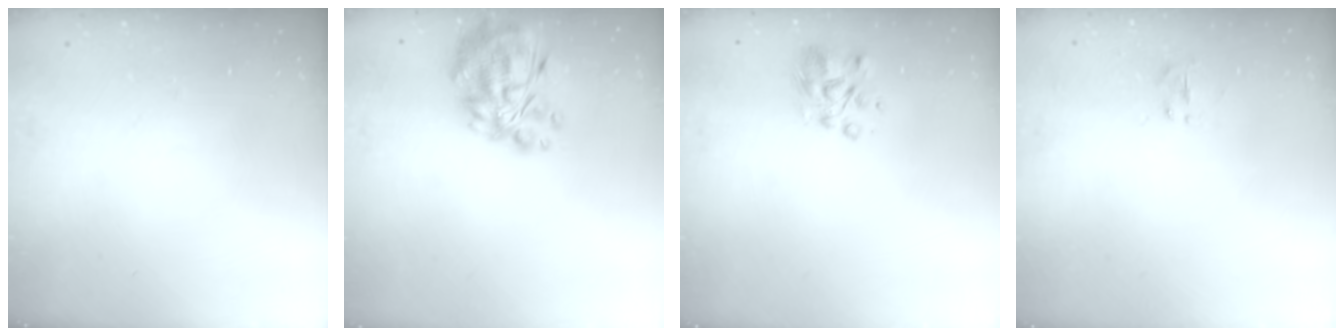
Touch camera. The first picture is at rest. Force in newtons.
{"total": 16.7, "press": 15.6, "slide": 5.9}
{"total": 4.6, "press": 4.5, "slide": 0.5}
{"total": 2.5, "press": 2.2, "slide": 1.0}